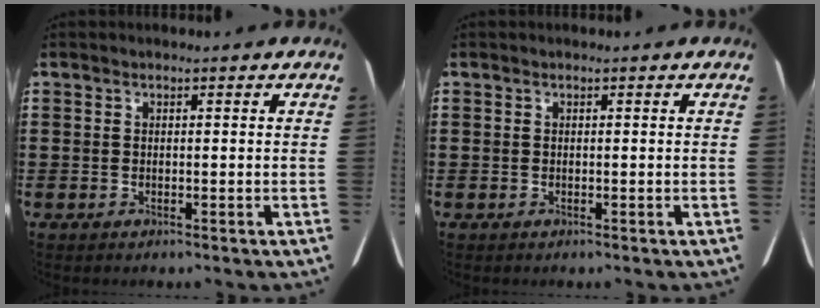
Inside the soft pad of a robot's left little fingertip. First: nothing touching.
{"total": 0.0}